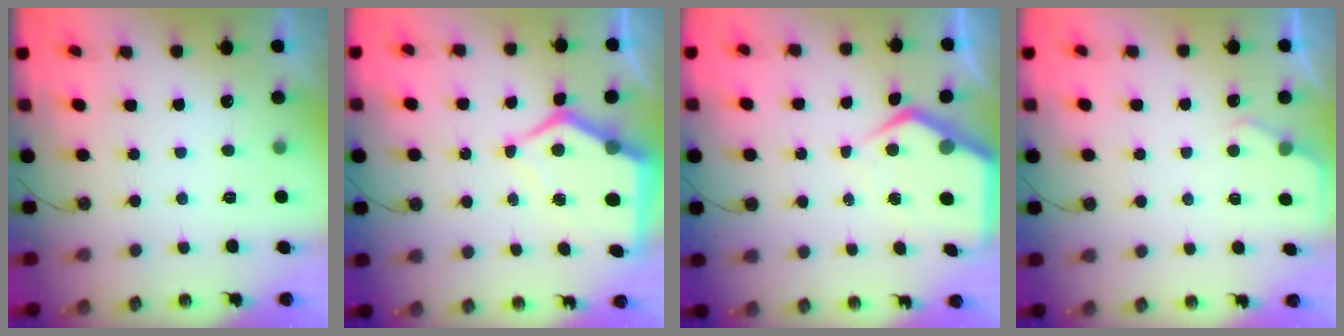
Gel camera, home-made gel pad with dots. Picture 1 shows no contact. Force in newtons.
{"total": 10.2, "press": 10.1, "slide": 1.1}
{"total": 6.7, "press": 6.7, "slide": 0.6}
{"total": 3.0, "press": 2.9, "slide": 0.4}